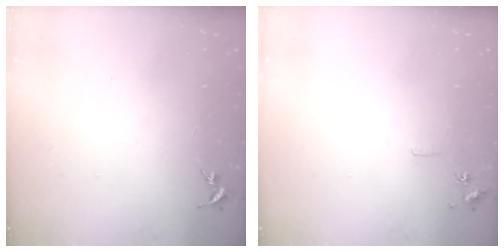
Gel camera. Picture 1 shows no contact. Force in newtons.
{"total": 5.6, "press": 5.6, "slide": 0.7}